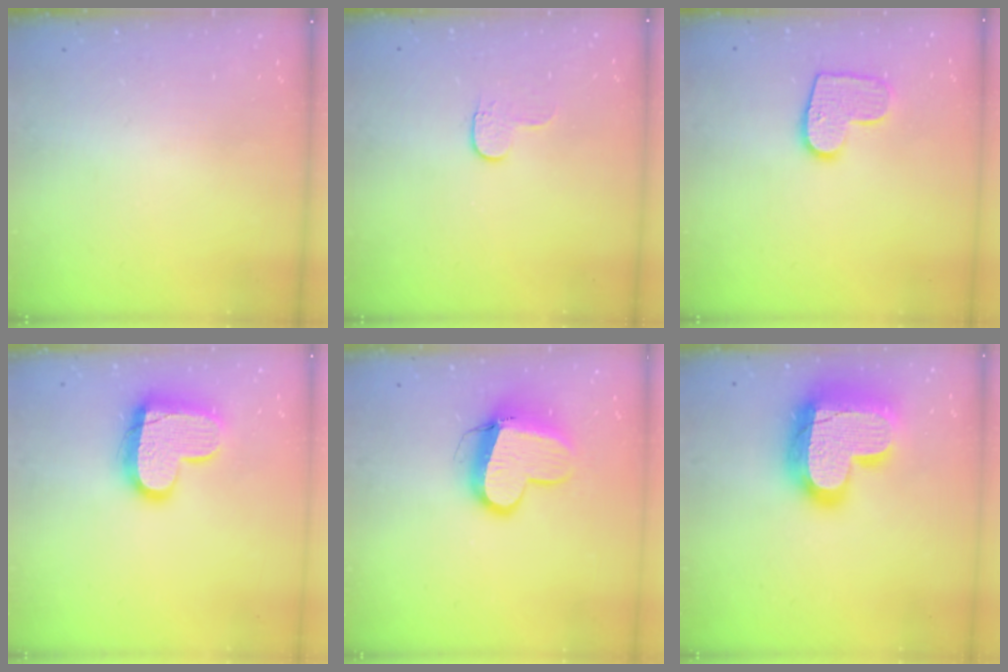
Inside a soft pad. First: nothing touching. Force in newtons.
{"total": 3.9, "press": 3.9, "slide": 0.5}
{"total": 10.3, "press": 10.3, "slide": 0.4}
{"total": 15.7, "press": 15.6, "slide": 1.1}
{"total": 12.4, "press": 12.3, "slide": 1.7}
{"total": 26.4, "press": 26.3, "slide": 2.0}